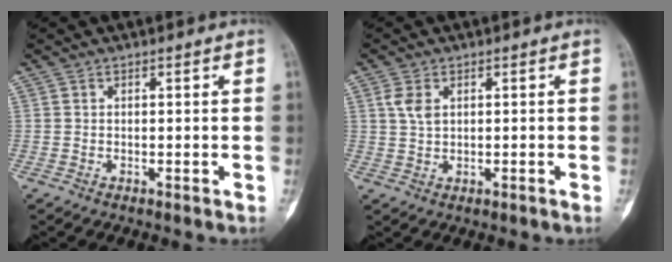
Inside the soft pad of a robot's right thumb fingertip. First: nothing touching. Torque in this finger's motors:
{"motor_torque": [0.30, 0.29, 0.16, -0.13, -0.01]}